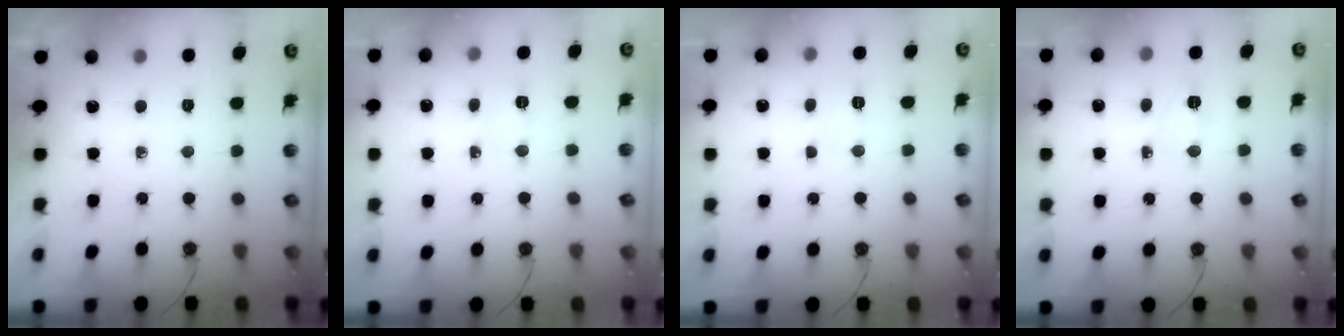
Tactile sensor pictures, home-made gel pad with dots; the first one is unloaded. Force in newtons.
{"total": 2.6, "press": 2.5, "slide": 0.8}
{"total": 3.1, "press": 3.0, "slide": 0.6}
{"total": 5.1, "press": 5.1, "slide": 0.8}